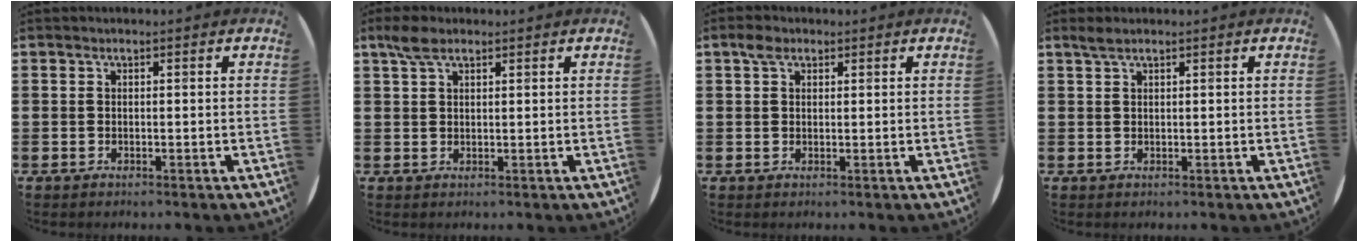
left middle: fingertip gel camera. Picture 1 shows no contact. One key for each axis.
{"total": 2.8, "fx": 1.9, "fy": 1.2, "fz": 1.7, "tx": -0.030, "ty": 0.002, "tz": 0.034}
{"total": 2.1, "fx": 1.4, "fy": 1.2, "fz": 1.0, "tx": -0.015, "ty": 0.003, "tz": 0.024}
{"total": 1.1, "fx": 0.9, "fy": 0.1, "fz": 0.6, "tx": -0.013, "ty": 0.003, "tz": 0.017}